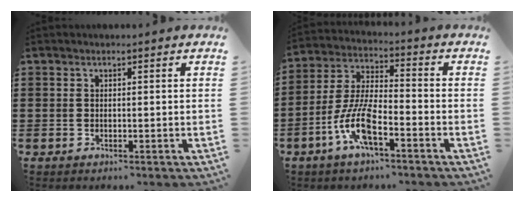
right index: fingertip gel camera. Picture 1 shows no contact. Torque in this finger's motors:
{"motor_torque": [2.14, 0.00, 0.35, 0.21]}